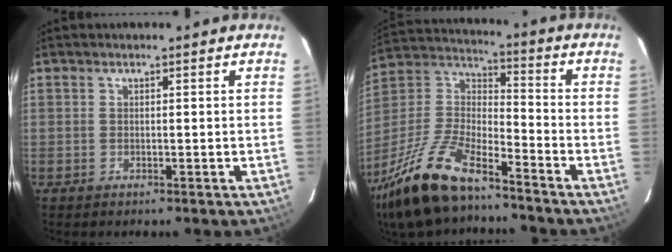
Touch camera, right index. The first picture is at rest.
{"total": 17.0, "force": [-12.5, 4.8, 10.5], "torque": [-0.233, -0.008, -0.233]}